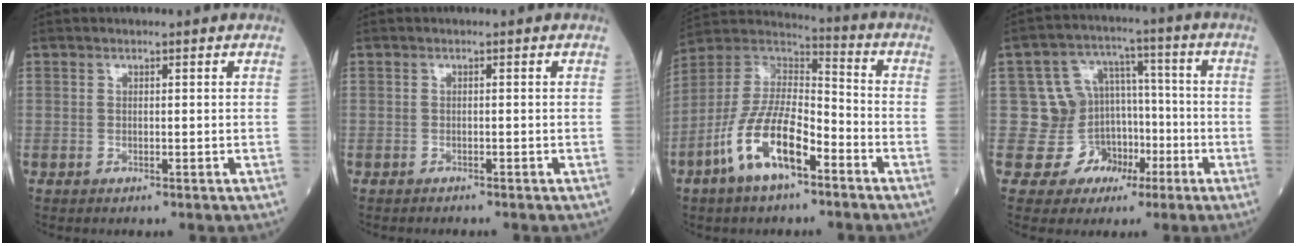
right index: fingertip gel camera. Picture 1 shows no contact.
{"total": 0.9, "force": [-0.9, 0.0, 0.3], "torque": [-0.007, -0.001, -0.013]}
{"total": 13.6, "force": [-6.9, 4.7, 10.8], "torque": [-0.223, 0.008, -0.131]}
{"total": 9.4, "force": [-3.4, 8.7, 1.2], "torque": [-0.006, 0.050, -0.044]}